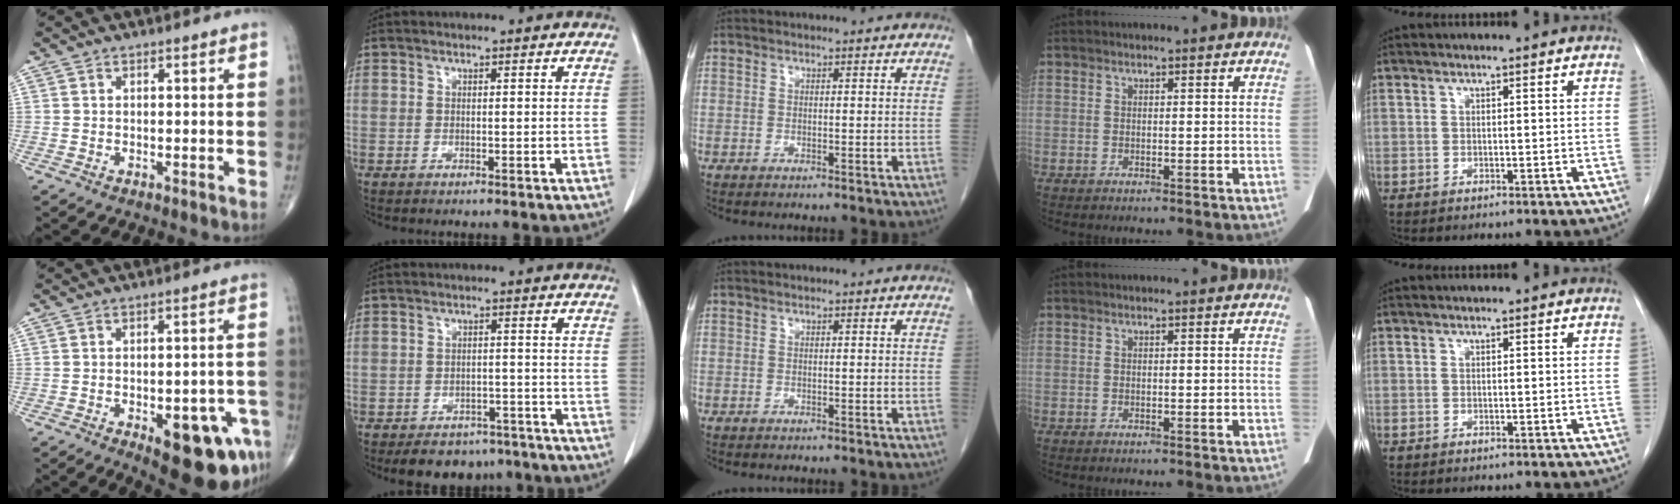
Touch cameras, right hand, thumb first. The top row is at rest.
{"thumb": {"total": 15.1, "force": [-6.9, 6.0, 12.0], "torque": [-0.104, 0.032, -0.073]}, "index": {"total": 8.3, "force": [-6.8, 4.5, 1.8], "torque": [-0.005, 0.006, -0.088]}}